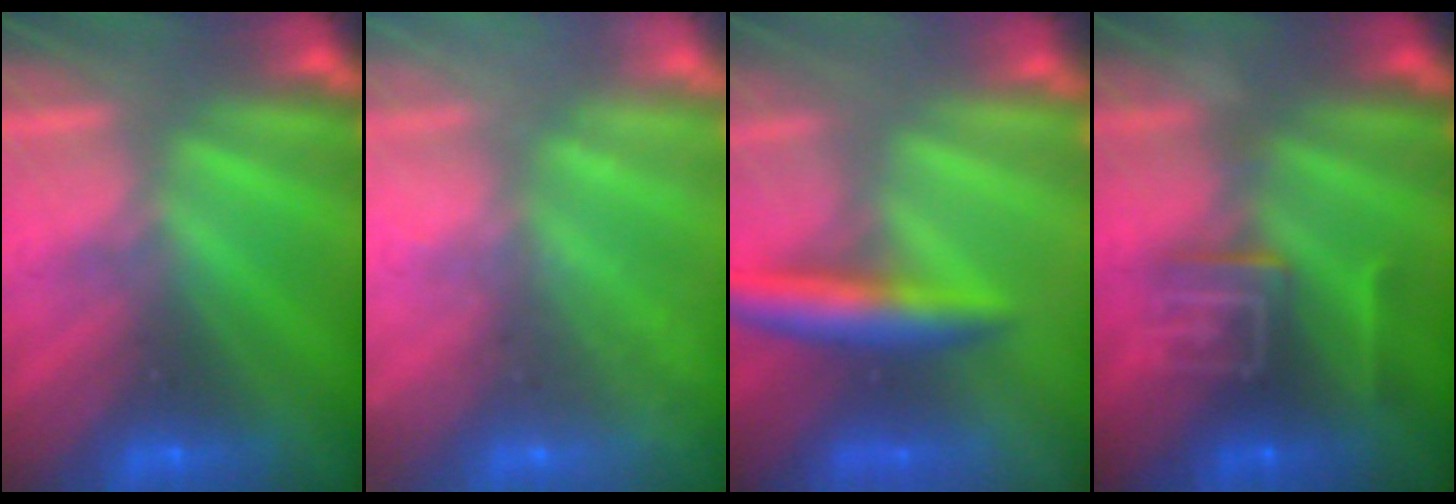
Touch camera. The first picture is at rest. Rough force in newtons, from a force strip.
{"total": 2.4}
{"total": 6.8}
{"total": 8.6}